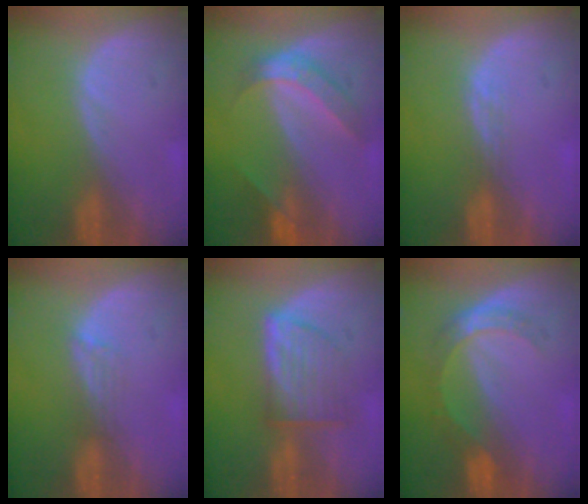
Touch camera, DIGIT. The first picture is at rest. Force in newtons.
{"total": 6.0, "press": 5.0, "slide": 3.4}
{"total": 1.4, "press": 1.1, "slide": 0.9}
{"total": 2.0, "press": 1.6, "slide": 1.3}
{"total": 6.3, "press": 5.9, "slide": 2.1}
{"total": 5.4, "press": 4.8, "slide": 2.4}